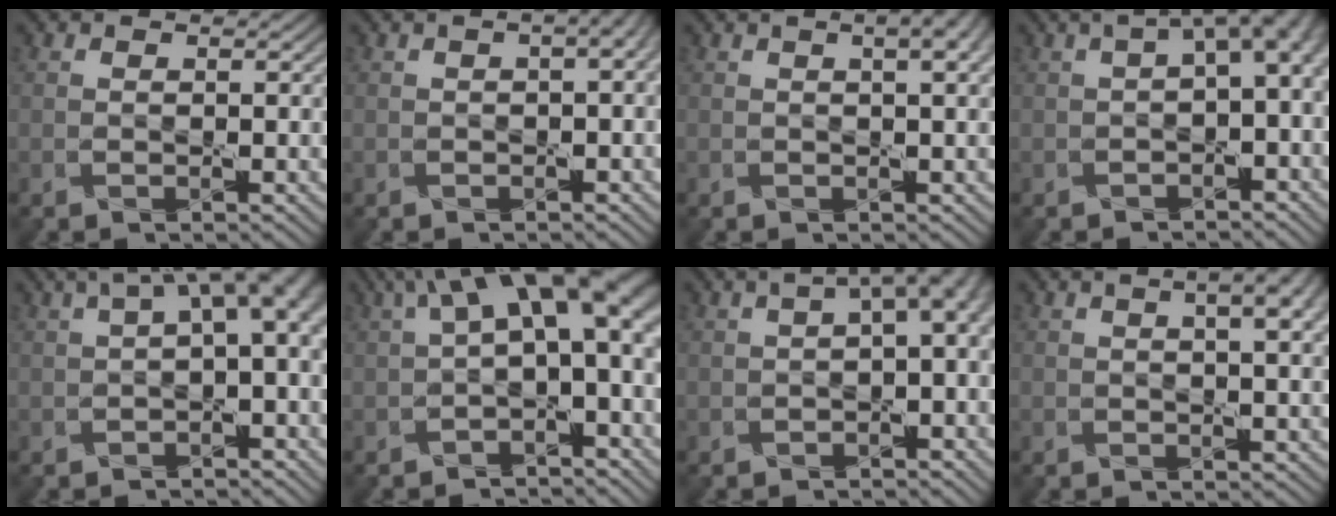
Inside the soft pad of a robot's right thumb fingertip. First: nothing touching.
{"total": 4.6, "force": [1.0, 1.8, 4.1], "torque": [-0.051, 0.018, 0.001]}
{"total": 4.8, "force": [1.9, 1.4, 4.2], "torque": [-0.048, 0.010, 0.010]}
{"total": 6.3, "force": [0.4, 2.7, 5.7], "torque": [-0.080, 0.006, 0.007]}
{"total": 7.3, "force": [1.3, 2.7, 6.7], "torque": [-0.094, 0.016, 0.021]}
{"total": 11.9, "force": [2.5, 5.0, 10.5], "torque": [-0.155, 0.009, 0.044]}
{"total": 5.7, "force": [0.5, 2.2, 5.3], "torque": [-0.070, 0.009, 0.007]}
{"total": 6.6, "force": [2.5, 2.1, 5.7], "torque": [-0.059, 0.015, 0.018]}